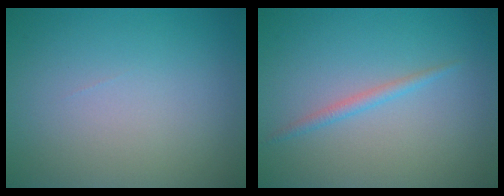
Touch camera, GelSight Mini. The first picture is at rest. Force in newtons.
{"total": 0.9, "press": 0.9, "slide": 0.1}